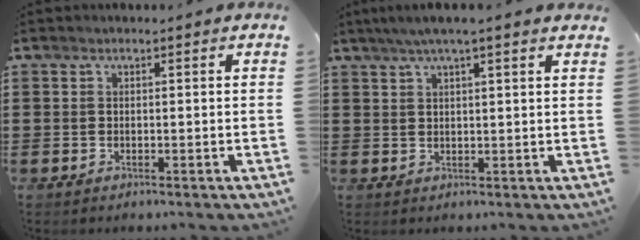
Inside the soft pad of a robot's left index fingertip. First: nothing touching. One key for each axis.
{"total": 3.4, "fx": 2.5, "fy": -0.1, "fz": 2.3, "tx": -0.049, "ty": 0.001, "tz": 0.044}